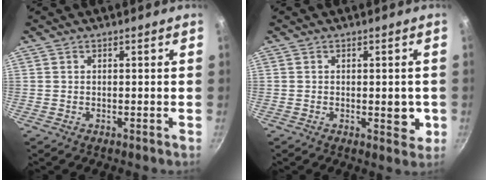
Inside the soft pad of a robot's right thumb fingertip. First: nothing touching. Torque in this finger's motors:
{"motor_torque": [2.85, 2.16, 0.82, -0.65, 0.12]}